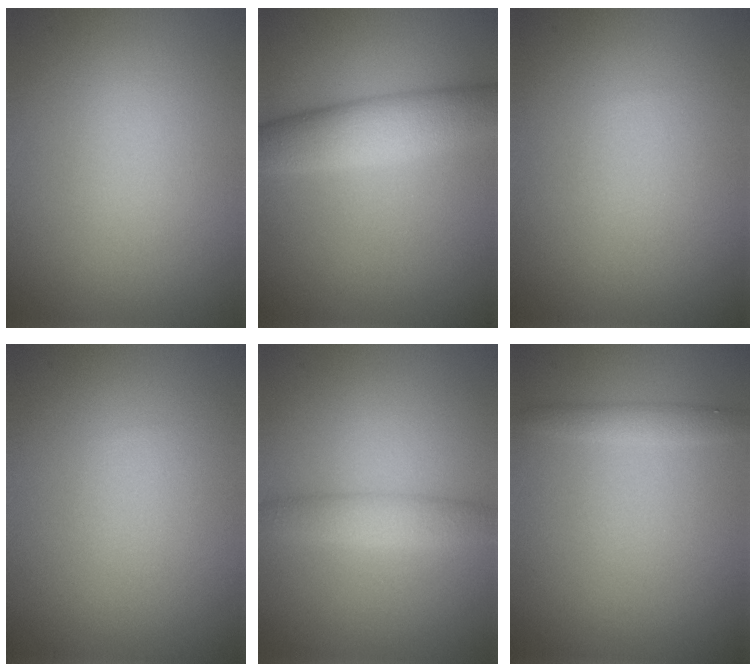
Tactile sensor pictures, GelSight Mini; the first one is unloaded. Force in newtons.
{"total": 5.5, "press": 5.5, "slide": 0.4}
{"total": 0.0}
{"total": 0.0}
{"total": 2.8, "press": 2.8, "slide": 0.1}
{"total": 1.5, "press": 1.5, "slide": 0.0}